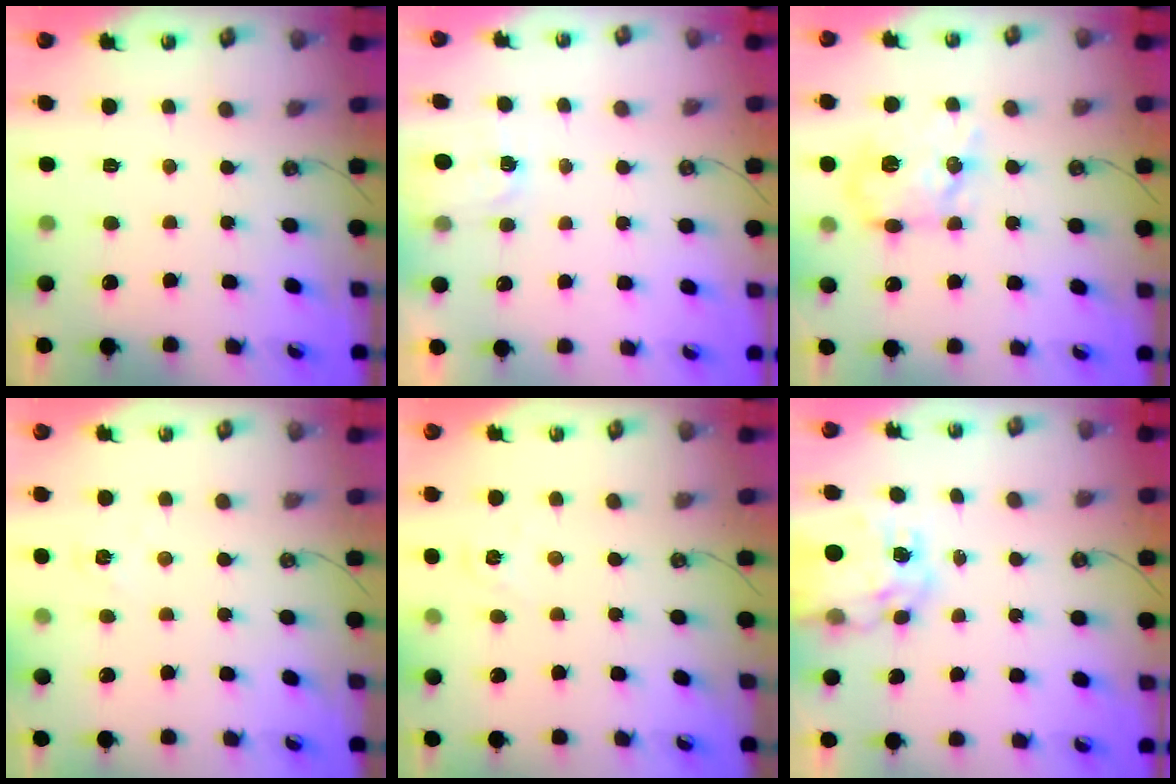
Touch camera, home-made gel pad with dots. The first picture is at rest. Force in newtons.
{"total": 2.0, "press": 2.0, "slide": 0.3}
{"total": 12.4, "press": 12.4, "slide": 0.6}
{"total": 5.6, "press": 5.6, "slide": 0.4}
{"total": 1.6, "press": 1.5, "slide": 0.3}
{"total": 11.1, "press": 11.0, "slide": 1.0}